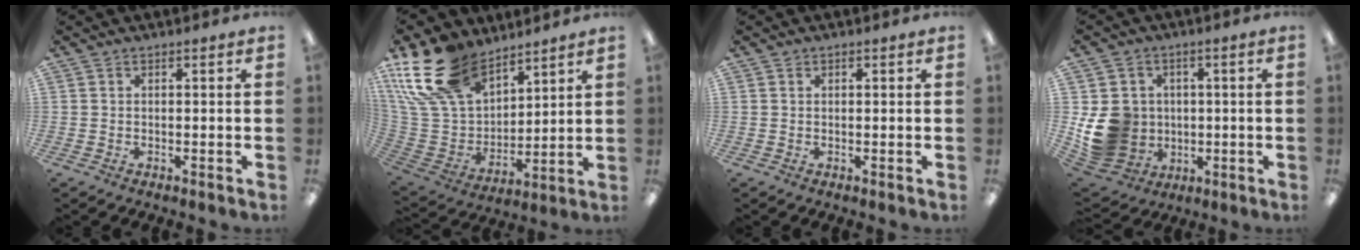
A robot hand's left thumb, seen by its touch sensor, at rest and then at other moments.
{"total": 21.1, "force": [14.3, 11.9, 9.9], "torque": [-0.231, -0.070, 0.269]}
{"total": 0.5, "force": [0.3, 0.4, 0.1], "torque": [-0.003, 0.003, 0.006]}
{"total": 12.1, "force": [-0.8, 11.1, 4.7], "torque": [-0.106, 0.007, -0.004]}